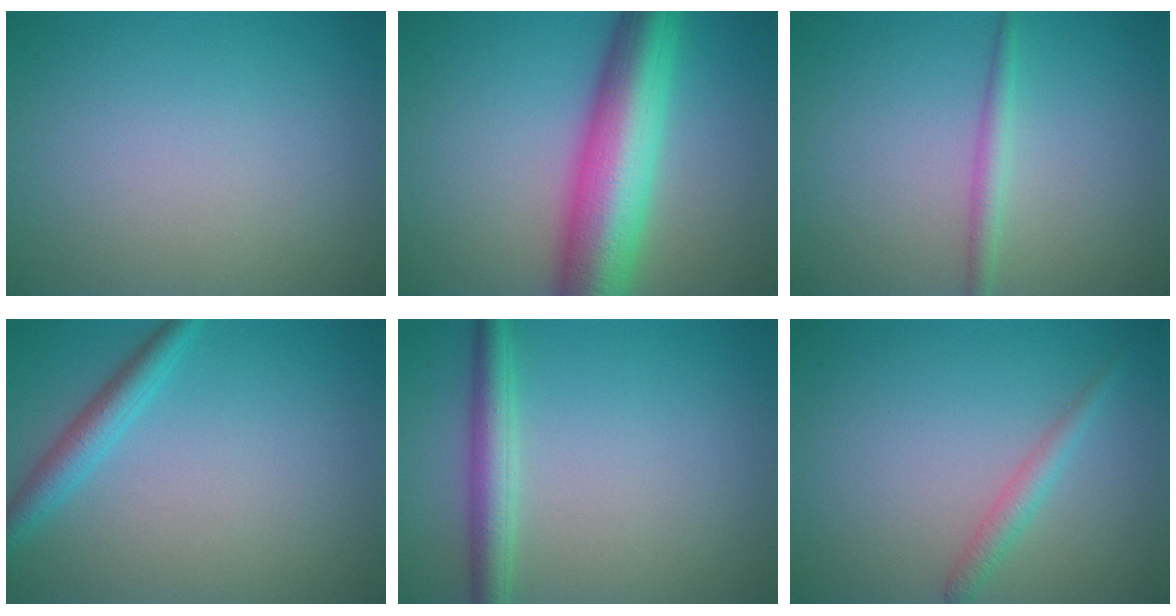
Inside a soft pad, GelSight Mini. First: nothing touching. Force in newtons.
{"total": 10.3, "press": 10.3, "slide": 0.1}
{"total": 1.7, "press": 1.7, "slide": 0.1}
{"total": 2.6, "press": 2.6, "slide": 0.1}
{"total": 3.2, "press": 3.2, "slide": 0.2}
{"total": 1.8, "press": 1.8, "slide": 0.0}